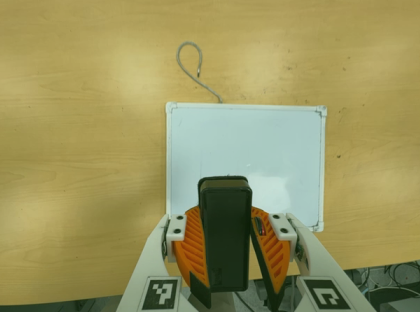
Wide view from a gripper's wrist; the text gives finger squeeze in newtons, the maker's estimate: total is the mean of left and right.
{"total": 9.6, "left": 9.6, "right": 9.7}